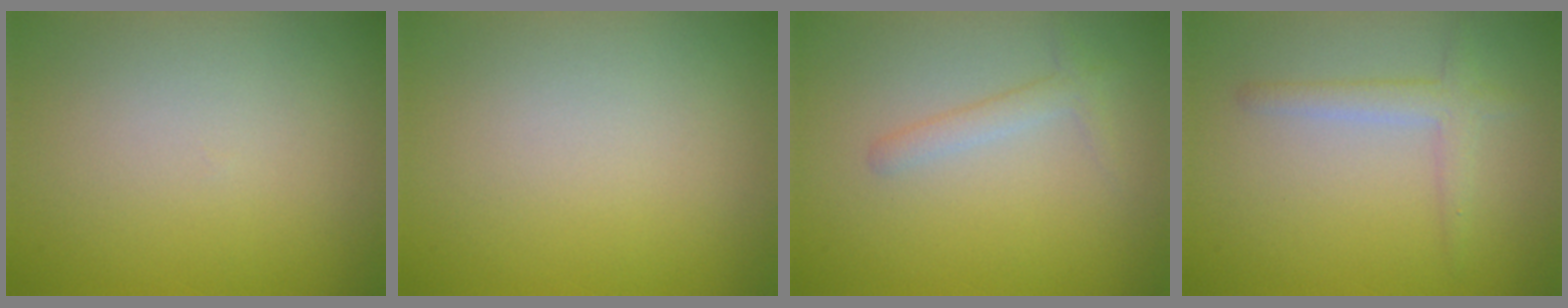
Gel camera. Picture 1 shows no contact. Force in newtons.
{"total": 0.0}
{"total": 1.6, "press": 1.6, "slide": 0.1}
{"total": 2.1, "press": 2.1, "slide": 0.1}